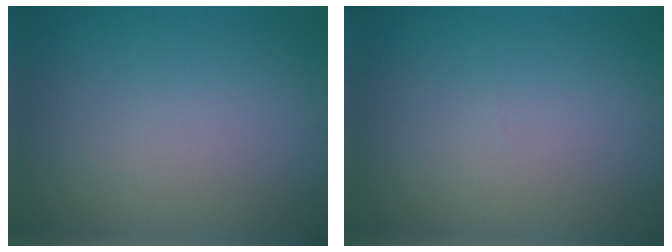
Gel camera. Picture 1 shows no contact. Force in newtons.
{"total": 0.0}